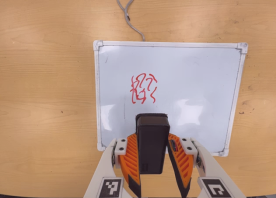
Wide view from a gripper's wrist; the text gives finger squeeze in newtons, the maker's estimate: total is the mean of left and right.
{"total": 4.9, "left": 4.4, "right": 5.5}